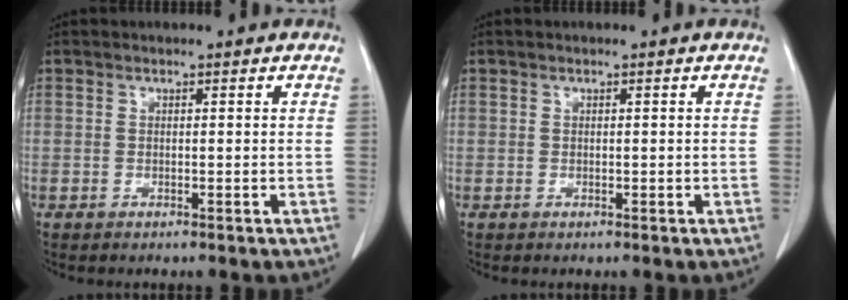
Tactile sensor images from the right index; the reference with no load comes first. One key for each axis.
{"total": 0.0}